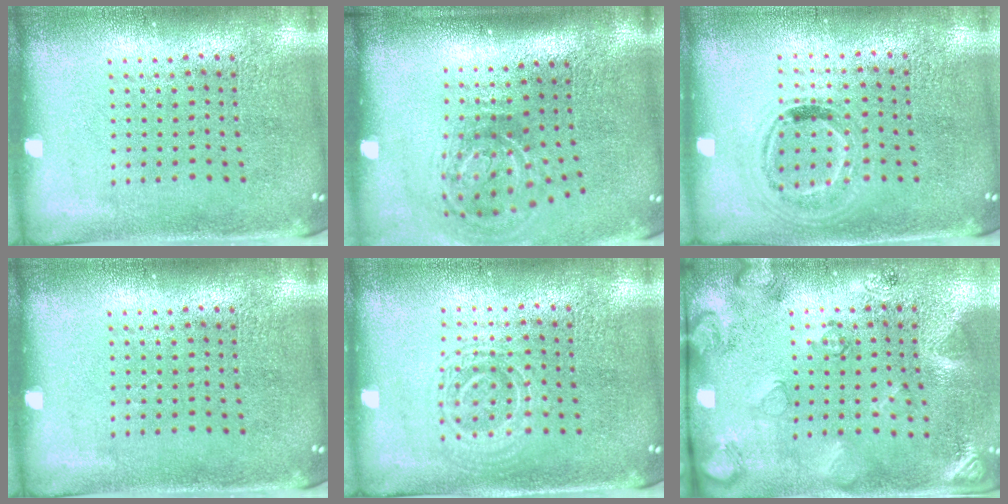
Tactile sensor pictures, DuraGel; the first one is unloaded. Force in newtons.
{"total": 2.0, "press": 1.3, "slide": 1.6}
{"total": 1.0, "press": 0.9, "slide": 0.3}
{"total": 0.0}
{"total": 1.3, "press": 1.2, "slide": 0.3}
{"total": 2.5, "press": 2.0, "slide": 1.5}